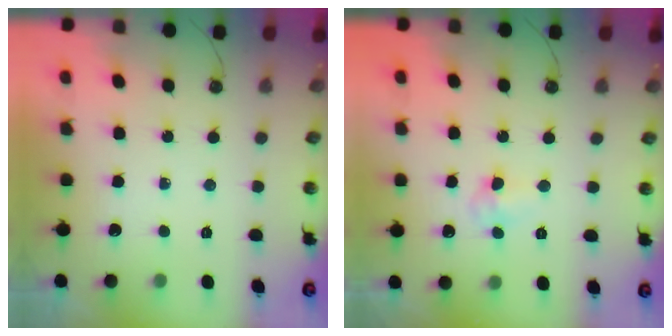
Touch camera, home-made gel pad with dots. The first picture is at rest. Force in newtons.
{"total": 3.7, "press": 2.7, "slide": 2.5}